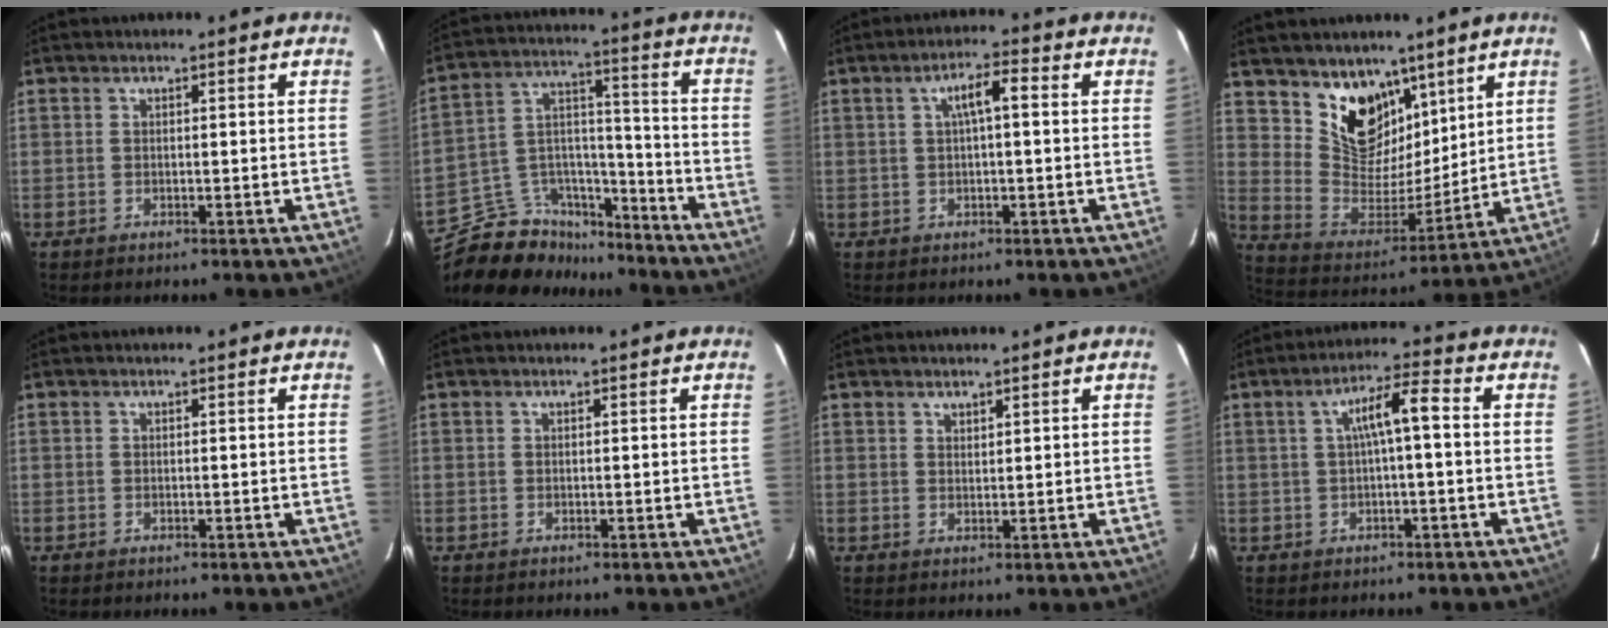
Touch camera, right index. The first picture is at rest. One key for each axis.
{"total": 16.0, "fx": -13.1, "fy": 8.3, "fz": 4.1, "tx": -0.091, "ty": 0.065, "tz": -0.209}
{"total": 4.5, "fx": 0.7, "fy": 0.9, "fz": 4.3, "tx": -0.079, "ty": 0.013, "tz": 0.014}
{"total": 14.2, "fx": 9.1, "fy": 9.2, "fz": 5.7, "tx": -0.116, "ty": -0.003, "tz": 0.182}
{"total": 0.0}
{"total": 0.0}
{"total": 1.1, "fx": 1.1, "fy": 0.4, "fz": 0.2, "tx": -0.003, "ty": 0.001, "tz": 0.020}
{"total": 5.9, "fx": 0.2, "fy": 0.8, "fz": 5.8, "tx": -0.104, "ty": 0.018, "tz": 0.010}